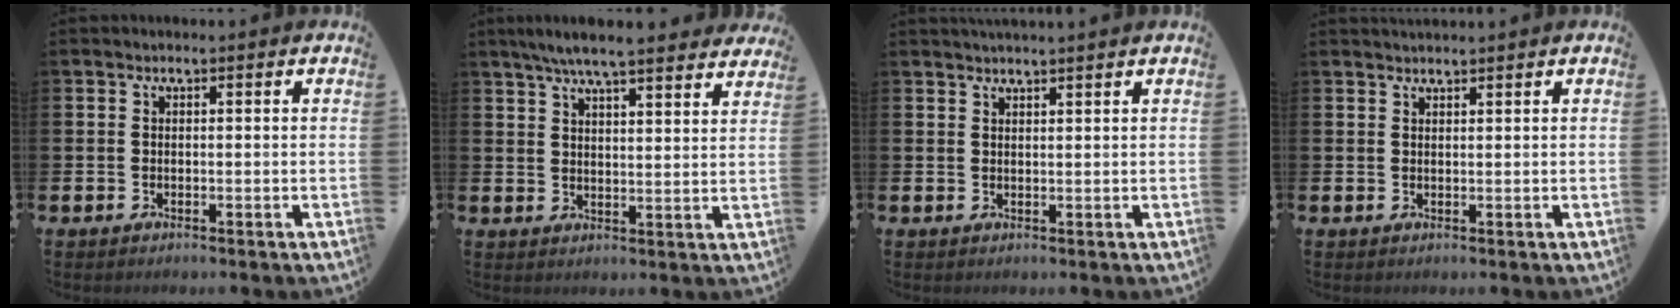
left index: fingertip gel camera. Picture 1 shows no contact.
{"total": 6.7, "force": [6.3, 0.5, 2.4], "torque": [-0.054, -0.024, 0.112]}
{"total": 1.6, "force": [1.6, -0.3, 0.1], "torque": [0.004, -0.007, 0.028]}
{"total": 1.2, "force": [1.2, -0.1, 0.0], "torque": [0.004, -0.004, 0.021]}